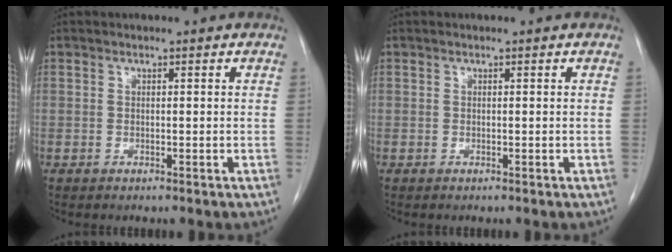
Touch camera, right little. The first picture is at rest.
{"total": 0.0}